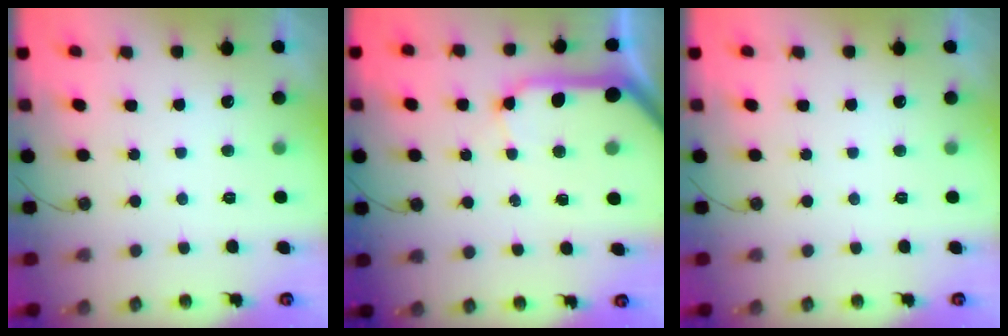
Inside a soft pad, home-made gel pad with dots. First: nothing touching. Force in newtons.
{"total": 14.9, "press": 14.7, "slide": 1.9}
{"total": 0.0}